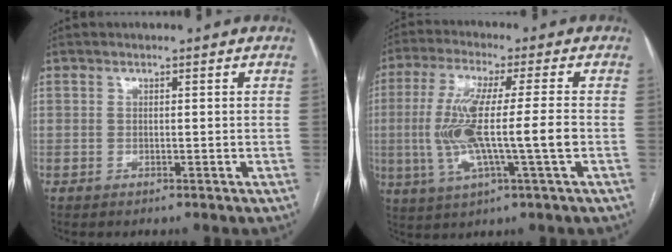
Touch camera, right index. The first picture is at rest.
{"total": 12.3, "force": [-1.2, 0.4, 12.2], "torque": [-0.247, -0.004, -0.023]}